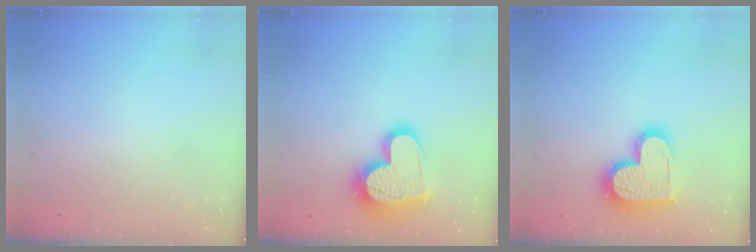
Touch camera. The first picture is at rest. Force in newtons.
{"total": 18.6, "press": 18.5, "slide": 1.5}
{"total": 16.9, "press": 16.9, "slide": 1.3}